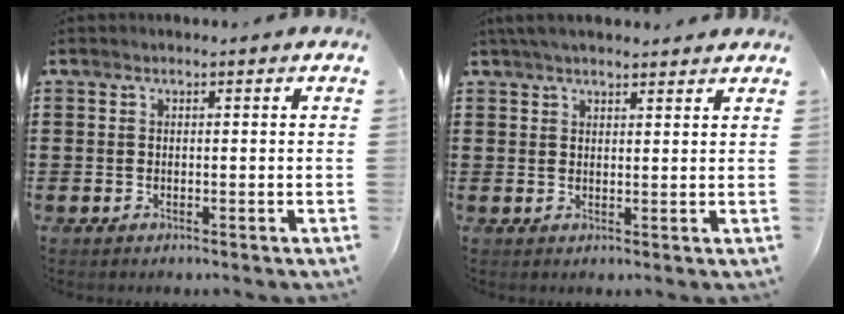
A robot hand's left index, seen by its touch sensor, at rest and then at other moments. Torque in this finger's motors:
{"motor_torque": [2.14, 0.00, 0.37, 0.08]}